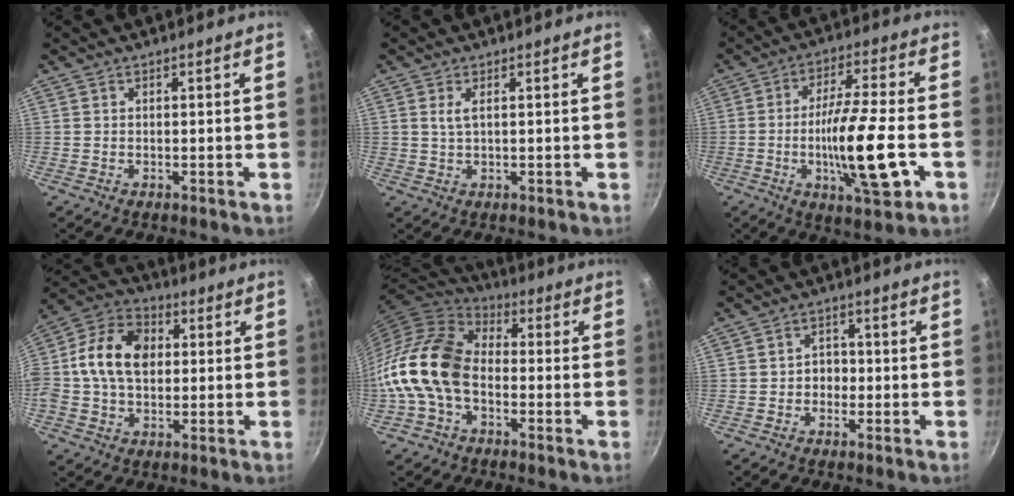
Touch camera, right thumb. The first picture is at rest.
{"total": 2.1, "force": [0.7, 0.8, 1.8], "torque": [-0.036, -0.003, 0.016]}
{"total": 15.6, "force": [-4.0, 3.2, 14.7], "torque": [-0.250, 0.013, -0.071]}
{"total": 14.8, "force": [1.3, 10.6, 10.3], "torque": [-0.162, 0.024, 0.002]}
{"total": 14.8, "force": [-3.6, 10.0, 10.4], "torque": [-0.173, 0.043, -0.091]}
{"total": 2.3, "force": [-0.5, 2.0, 1.0], "torque": [-0.001, 0.007, -0.011]}